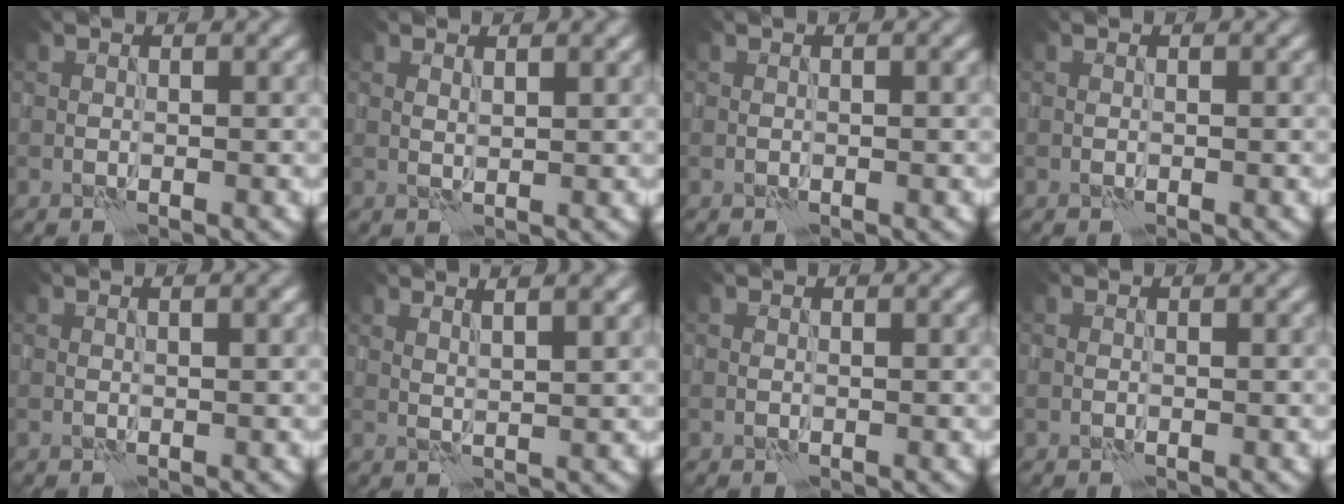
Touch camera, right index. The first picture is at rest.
{"total": 1.1, "force": [0.7, 0.1, 0.9], "torque": [-0.018, 0.001, 0.012]}
{"total": 0.7, "force": [0.2, 0.0, 0.7], "torque": [-0.011, 0.004, 0.002]}
{"total": 0.0}
{"total": 1.4, "force": [0.7, 0.2, 1.2], "torque": [-0.019, -0.001, 0.005]}
{"total": 4.1, "force": [2.4, 1.1, 3.1], "torque": [-0.025, 0.013, 0.019]}
{"total": 0.0}
{"total": 0.0}